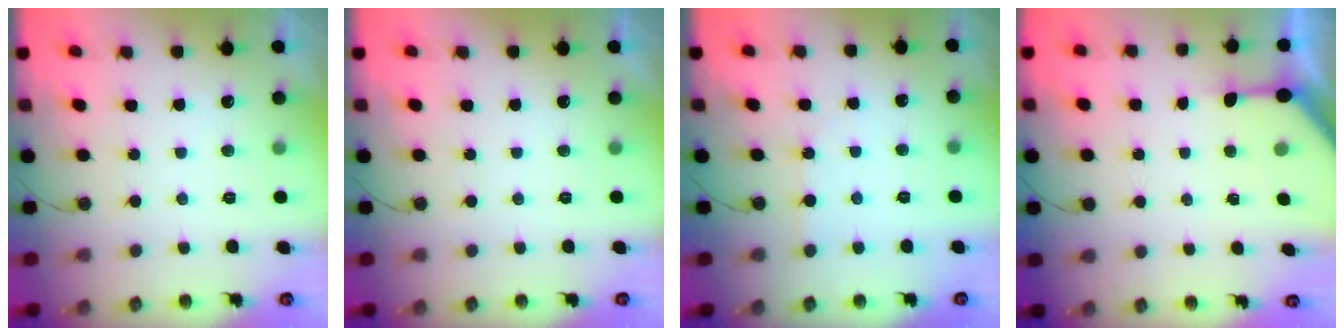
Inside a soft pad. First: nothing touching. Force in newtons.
{"total": 0.0}
{"total": 1.8, "press": 1.8, "slide": 0.3}
{"total": 4.8, "press": 4.8, "slide": 0.4}